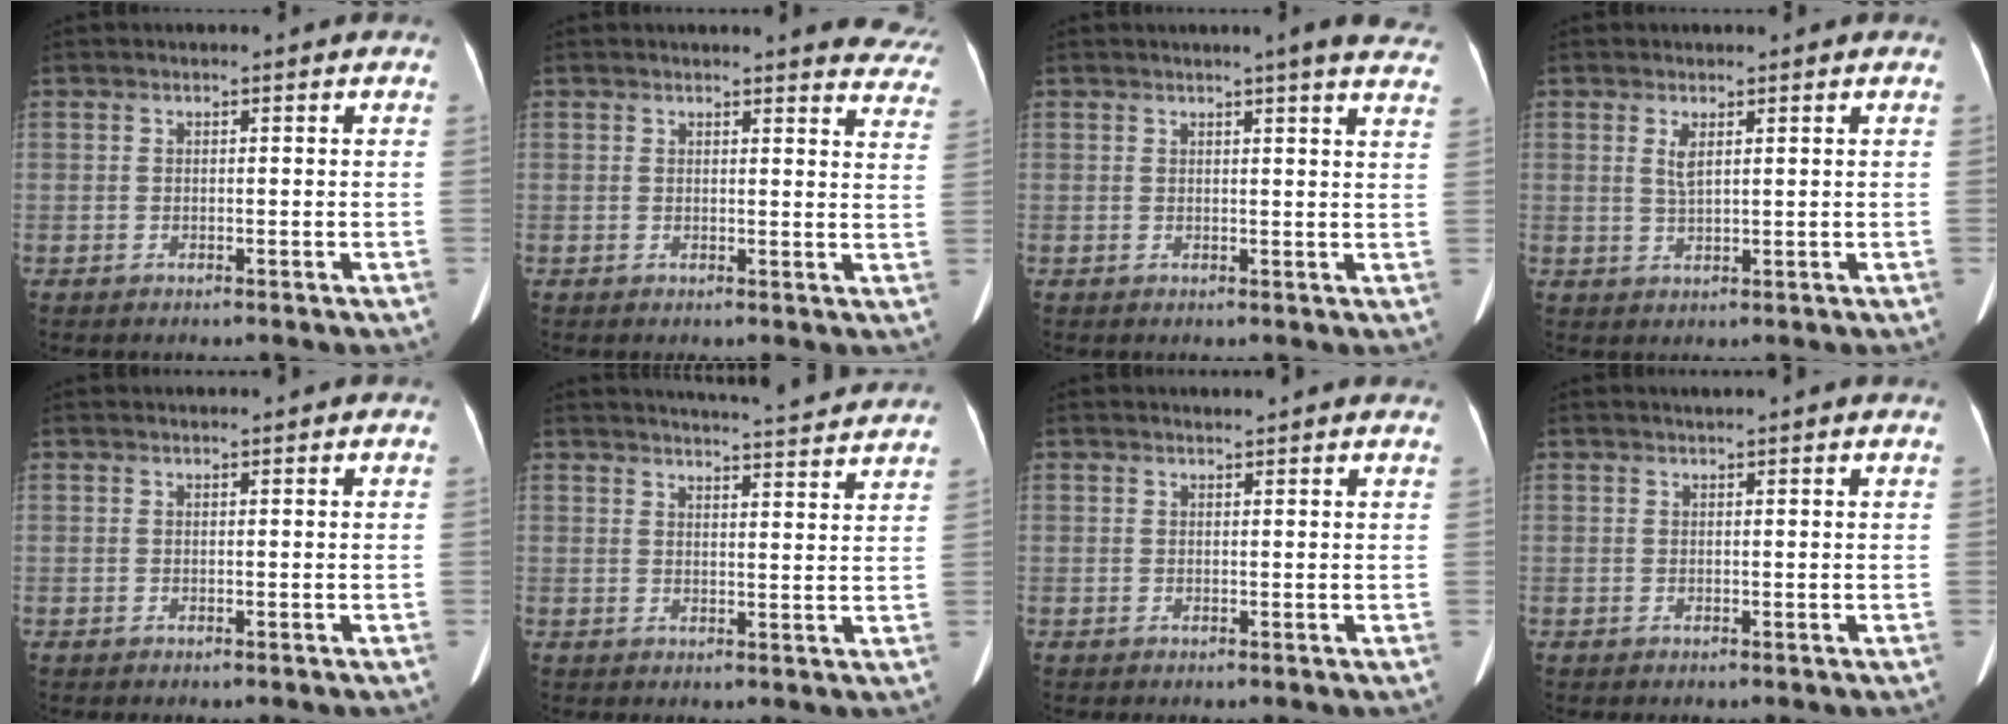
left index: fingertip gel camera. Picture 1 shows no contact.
{"total": 9.2, "force": [8.9, 1.6, 1.8], "torque": [0.015, -0.050, 0.060]}
{"total": 9.9, "force": [8.6, 0.3, 4.9], "torque": [-0.041, -0.015, 0.072]}
{"total": 2.1, "force": [1.0, 0.5, 1.9], "torque": [-0.046, -0.005, 0.024]}
{"total": 1.4, "force": [1.3, 0.1, 0.3], "torque": [-0.004, 0.018, 0.020]}
{"total": 13.6, "force": [13.1, -0.2, 3.7], "torque": [-0.053, -0.016, 0.152]}
{"total": 3.9, "force": [3.8, 0.2, 1.0], "torque": [-0.017, 0.014, 0.037]}
{"total": 2.6, "force": [2.4, -0.3, 1.0], "torque": [-0.014, 0.016, 0.030]}